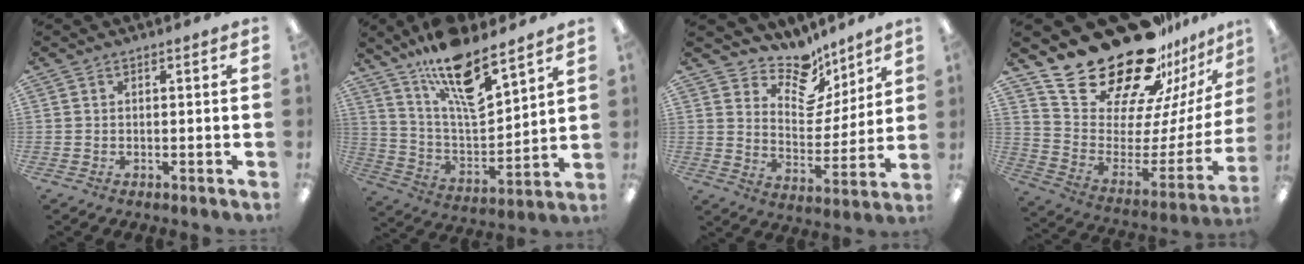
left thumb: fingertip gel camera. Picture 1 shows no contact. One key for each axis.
{"total": 17.0, "fx": 12.4, "fy": 5.4, "fz": 10.4, "tx": -0.182, "ty": -0.077, "tz": 0.213}
{"total": 11.6, "fx": 9.6, "fy": 5.8, "fz": 3.2, "tx": -0.059, "ty": -0.081, "tz": 0.179}
{"total": 29.1, "fx": 22.5, "fy": 11.8, "fz": 14.0, "tx": -0.227, "ty": -0.178, "tz": 0.424}